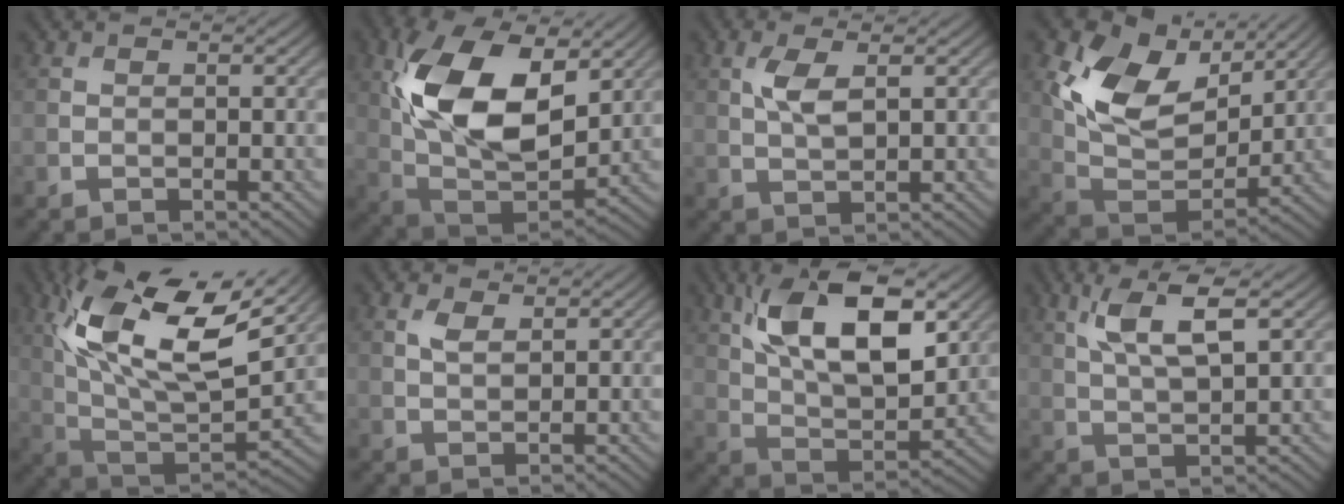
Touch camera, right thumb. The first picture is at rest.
{"total": 15.4, "force": [4.4, 8.3, 12.1], "torque": [-0.253, 0.001, 0.087]}
{"total": 3.4, "force": [1.1, 1.2, 3.0], "torque": [-0.070, 0.003, 0.024]}
{"total": 13.2, "force": [5.4, 8.1, 8.9], "torque": [-0.185, 0.001, 0.102]}
{"total": 18.0, "force": [7.8, 7.1, 14.5], "torque": [-0.309, 0.009, 0.143]}
{"total": 2.2, "force": [1.2, 1.0, 1.6], "torque": [-0.039, 0.003, 0.025]}
{"total": 14.7, "force": [6.2, 6.7, 11.5], "torque": [-0.221, -0.002, 0.113]}
{"total": 7.4, "force": [3.2, 2.0, 6.4], "torque": [-0.134, 0.008, 0.063]}